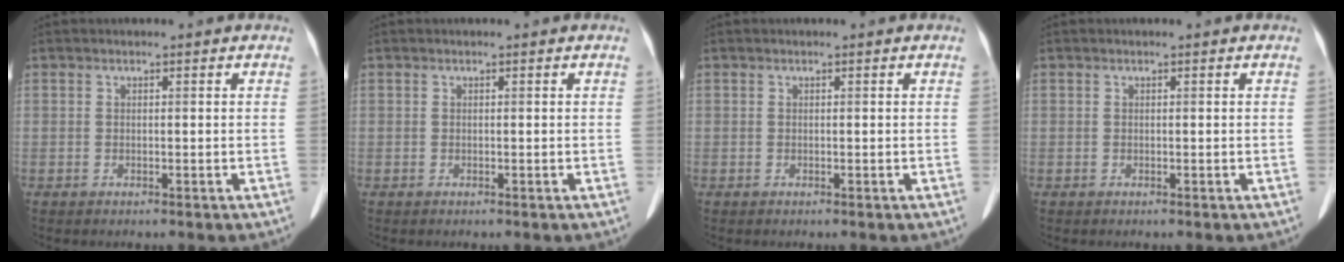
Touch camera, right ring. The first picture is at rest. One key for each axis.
{"total": 0.0}
{"total": 0.0}
{"total": 0.0}